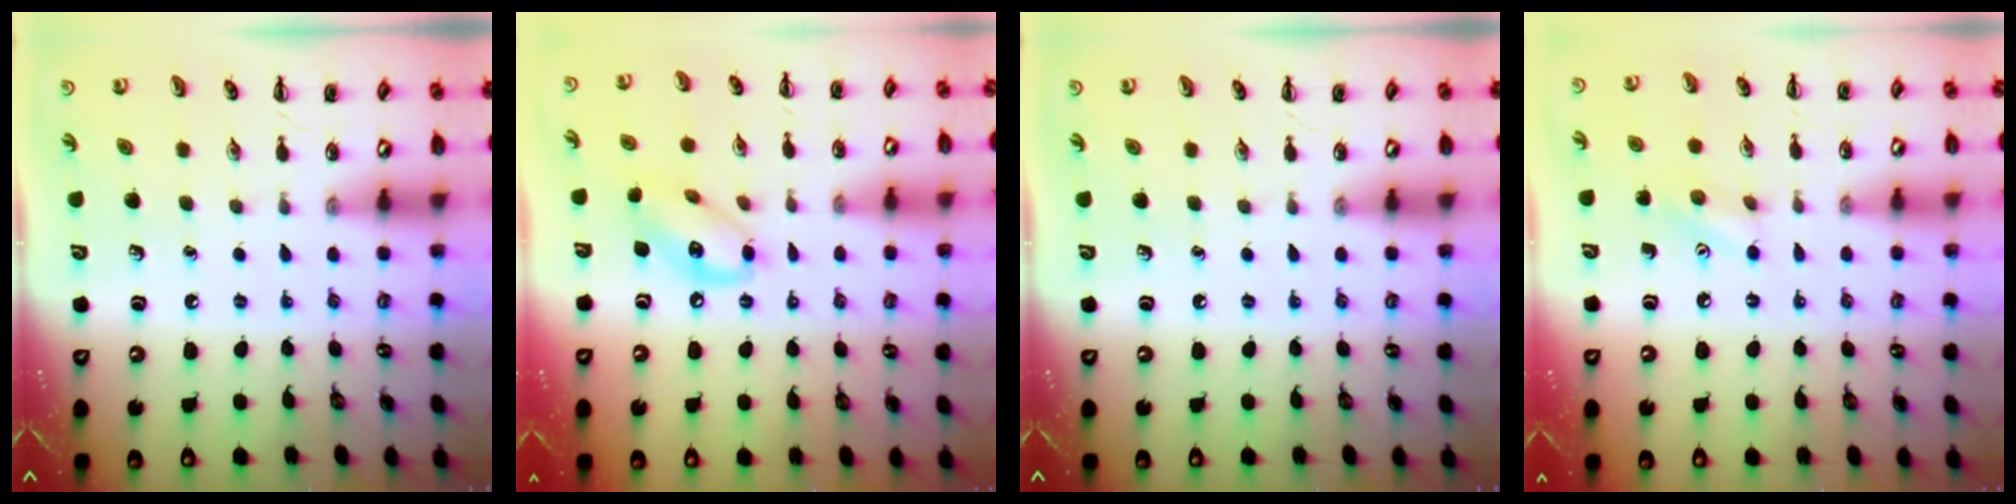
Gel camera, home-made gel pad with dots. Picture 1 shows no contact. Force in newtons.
{"total": 10.9, "press": 10.6, "slide": 2.2}
{"total": 0.0}
{"total": 8.2, "press": 8.1, "slide": 1.6}